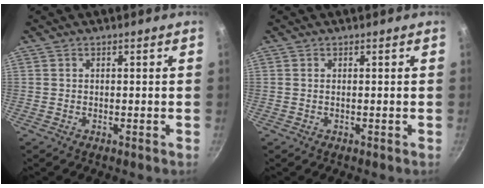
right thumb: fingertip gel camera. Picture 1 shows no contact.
{"total": 0.0}